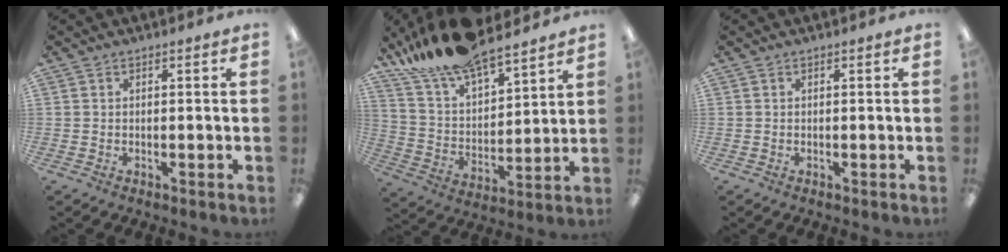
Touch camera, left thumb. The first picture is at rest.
{"total": 18.0, "force": [15.6, 5.2, 7.4], "torque": [-0.159, -0.095, 0.281]}
{"total": 0.0}